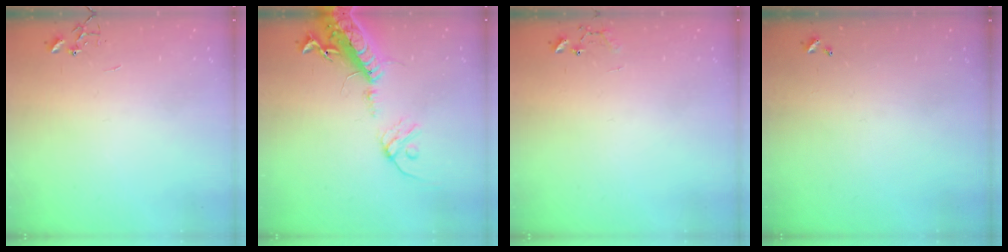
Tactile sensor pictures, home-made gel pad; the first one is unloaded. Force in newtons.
{"total": 17.4, "press": 16.9, "slide": 4.1}
{"total": 7.4, "press": 7.4, "slide": 0.6}
{"total": 0.0}